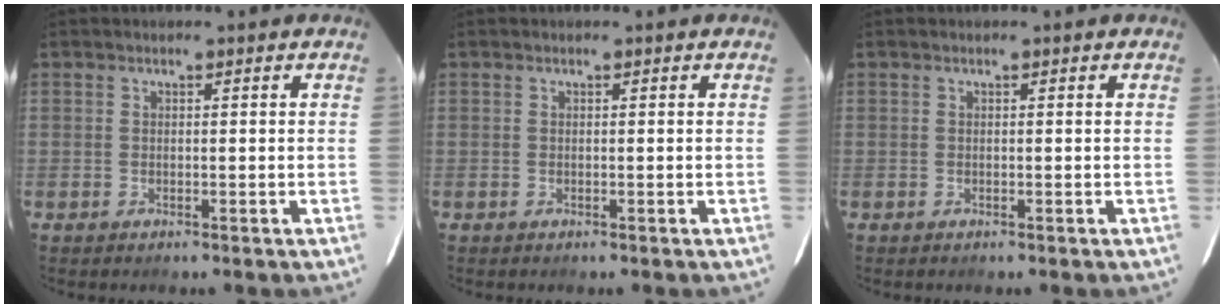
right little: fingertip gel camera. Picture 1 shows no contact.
{"total": 0.0}
{"total": 0.0}